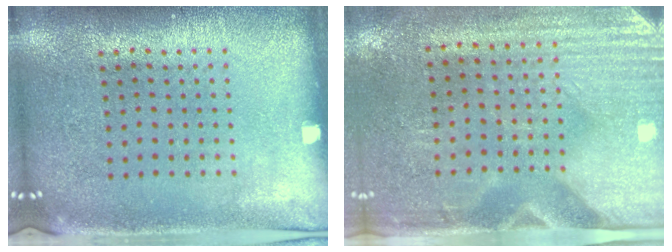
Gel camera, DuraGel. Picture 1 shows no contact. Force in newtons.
{"total": 2.9, "press": 2.6, "slide": 1.5}